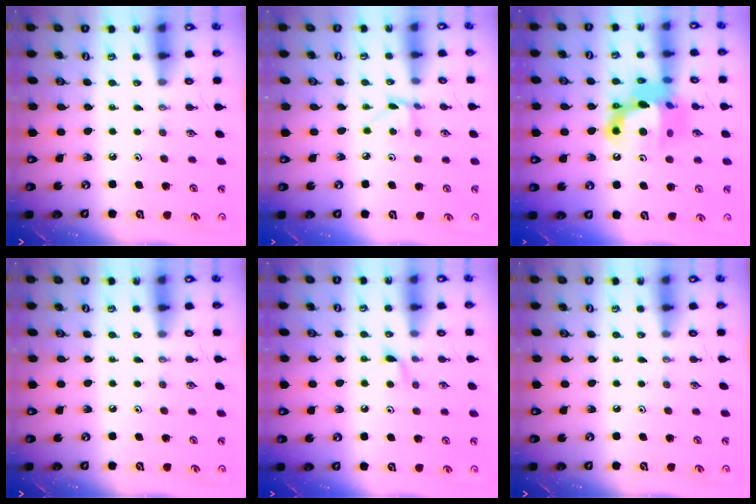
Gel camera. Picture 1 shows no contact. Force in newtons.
{"total": 2.8, "press": 2.8, "slide": 0.1}
{"total": 16.5, "press": 16.4, "slide": 1.6}
{"total": 0.0}
{"total": 4.5, "press": 4.5, "slide": 0.6}
{"total": 0.0}